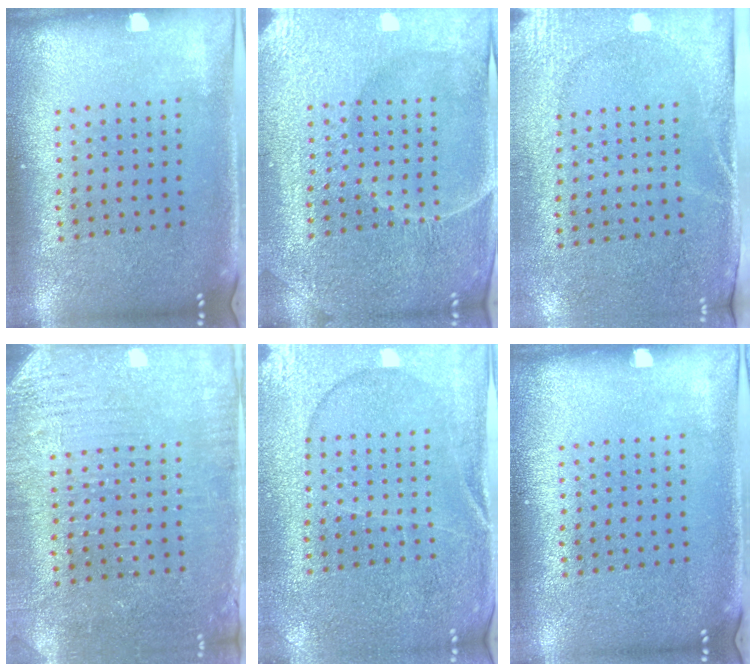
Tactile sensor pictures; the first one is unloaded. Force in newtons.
{"total": 4.3, "press": 4.1, "slide": 1.3}
{"total": 2.8, "press": 2.3, "slide": 1.6}
{"total": 3.0, "press": 2.8, "slide": 0.8}
{"total": 1.1, "press": 1.1, "slide": 0.4}
{"total": 0.0}